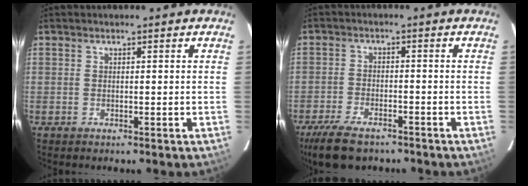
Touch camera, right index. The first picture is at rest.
{"total": 9.9, "force": [-7.6, 3.9, 5.0], "torque": [-0.130, -0.017, -0.135]}